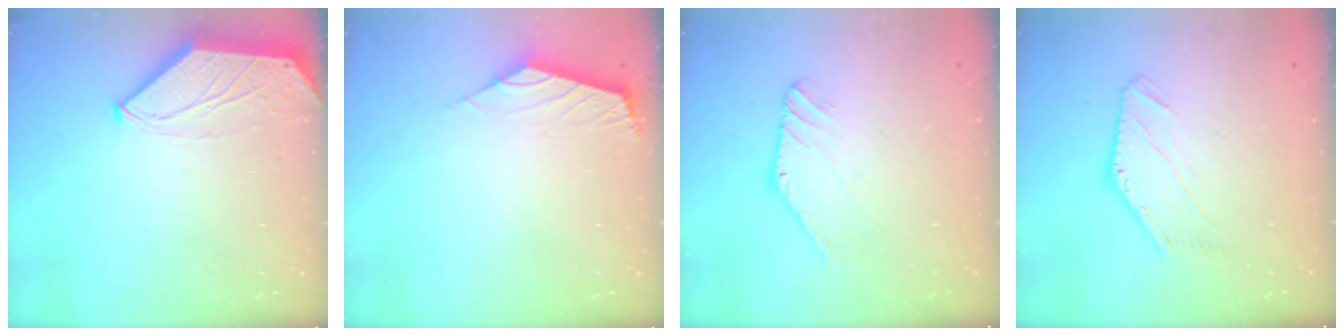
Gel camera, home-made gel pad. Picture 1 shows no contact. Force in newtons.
{"total": 2.4, "press": 2.3, "slide": 0.6}
{"total": 1.4, "press": 1.4, "slide": 0.0}
{"total": 2.3, "press": 2.3, "slide": 0.2}